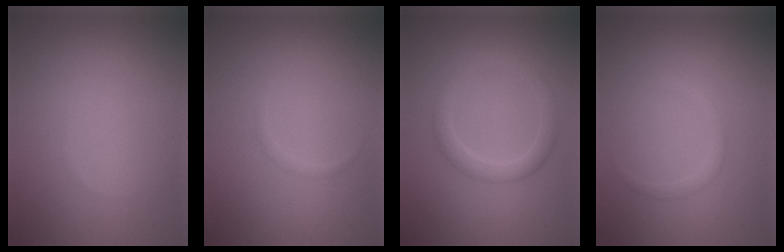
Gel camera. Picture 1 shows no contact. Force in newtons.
{"total": 0.5, "press": 0.5, "slide": 0.0}
{"total": 2.3, "press": 2.3, "slide": 0.1}
{"total": 1.0, "press": 1.0, "slide": 0.1}